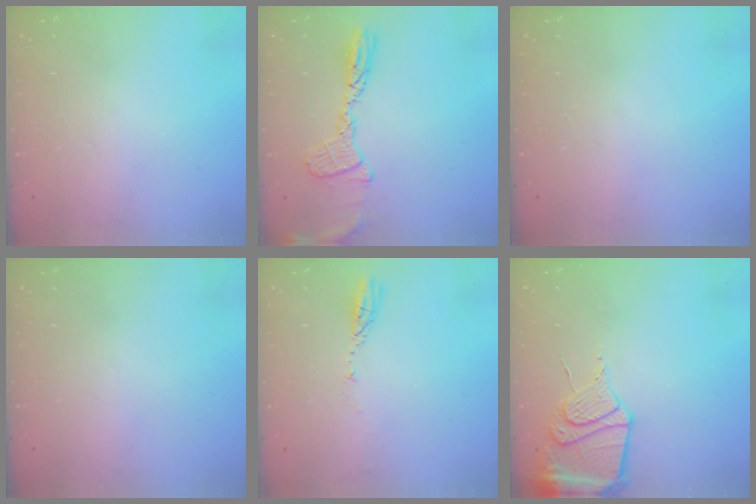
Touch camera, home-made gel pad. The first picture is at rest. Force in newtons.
{"total": 12.1, "press": 12.0, "slide": 0.9}
{"total": 0.0}
{"total": 15.1, "press": 2.1, "slide": 14.9}
{"total": 3.7, "press": 3.6, "slide": 0.3}
{"total": 13.2, "press": 13.1, "slide": 1.7}